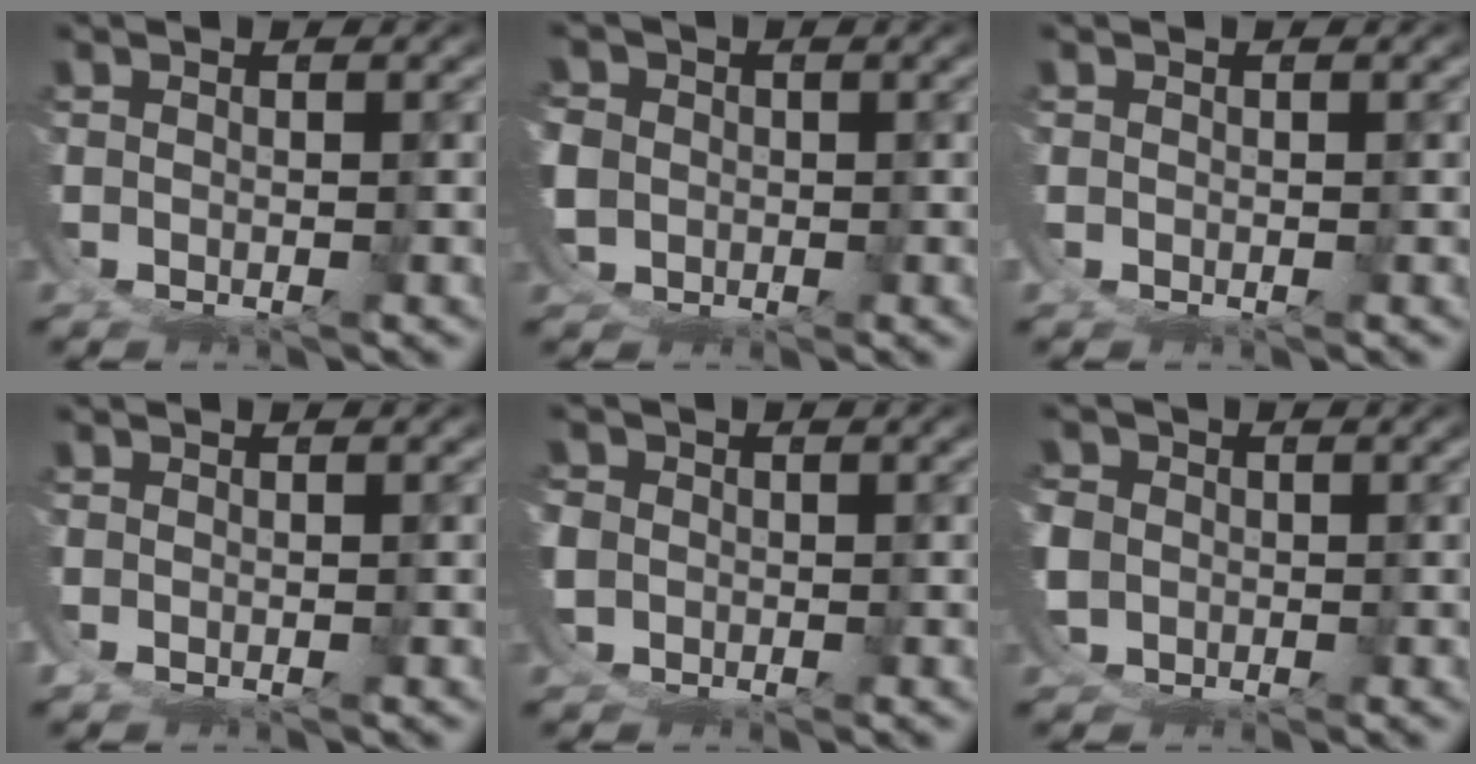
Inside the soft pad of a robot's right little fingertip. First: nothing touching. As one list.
[{"total": 4.8, "force": [-0.5, 4.3, 2.1], "torque": [-0.062, -0.026, -0.001]}, {"total": 0.6, "force": [0.0, 0.5, 0.2], "torque": [-0.009, 0.000, 0.001]}, {"total": 1.0, "force": [-0.1, 0.9, 0.4], "torque": [-0.016, -0.002, -0.002]}, {"total": 2.7, "force": [-0.4, 2.4, 1.1], "torque": [-0.043, -0.020, -0.001]}, {"total": 4.2, "force": [-0.5, 3.8, 1.8], "torque": [-0.058, -0.025, -0.001]}]